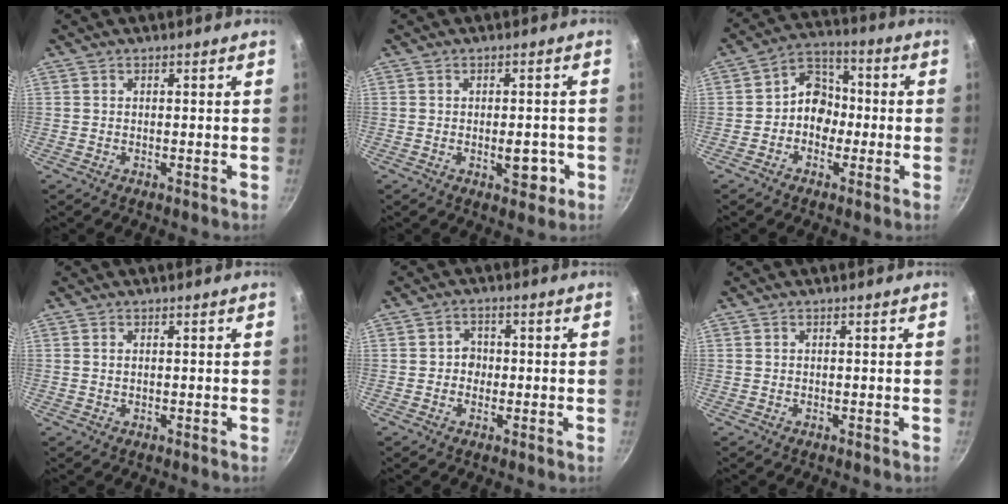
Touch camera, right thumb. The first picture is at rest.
{"total": 4.8, "force": [-1.4, 2.6, 3.8], "torque": [-0.028, 0.006, -0.016]}
{"total": 8.7, "force": [-1.2, 7.1, 4.7], "torque": [-0.024, 0.033, -0.036]}
{"total": 0.7, "force": [0.2, 0.3, 0.5], "torque": [-0.010, 0.001, 0.003]}
{"total": 3.1, "force": [-0.4, 2.8, 1.3], "torque": [0.001, 0.006, -0.010]}
{"total": 0.0}